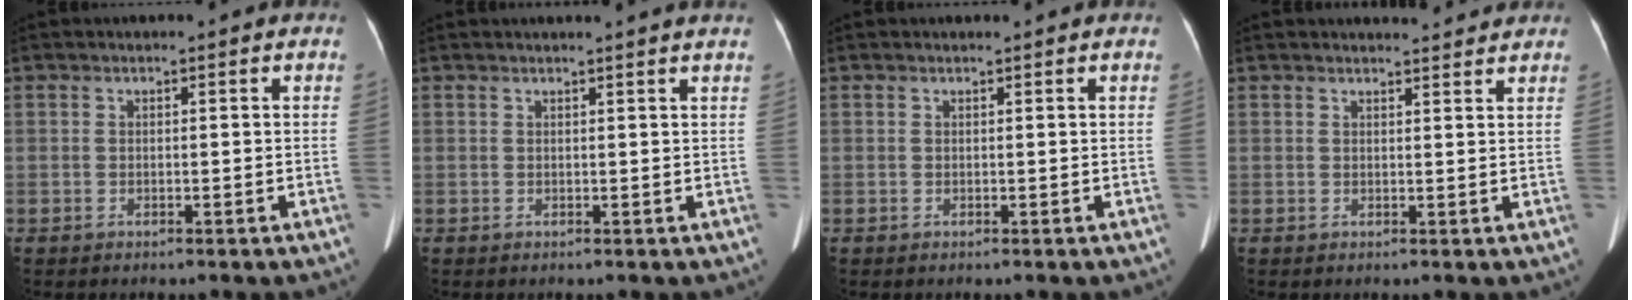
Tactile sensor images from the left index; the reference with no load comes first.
{"total": 4.1, "force": [3.8, -0.5, 1.4], "torque": [-0.021, 0.008, 0.035]}
{"total": 0.9, "force": [0.8, 0.0, 0.3], "torque": [-0.008, 0.008, 0.015]}
{"total": 4.6, "force": [4.4, 0.7, 0.9], "torque": [-0.017, 0.006, 0.046]}